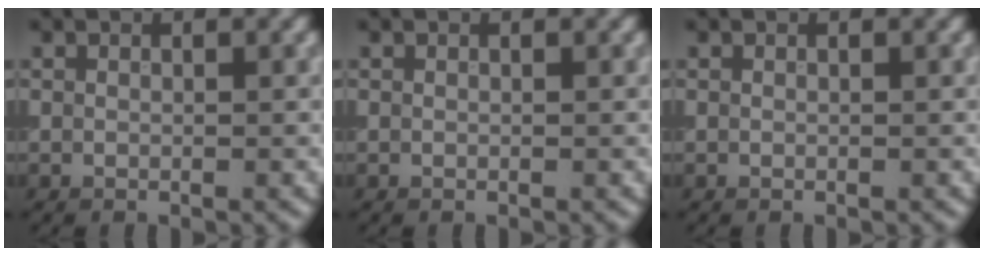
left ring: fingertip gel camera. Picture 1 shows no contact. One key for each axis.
{"total": 0.0}
{"total": 0.0}